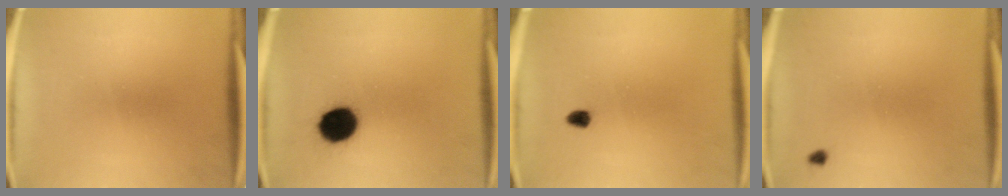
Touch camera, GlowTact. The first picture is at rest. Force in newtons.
{"total": 10.5}
{"total": 1.5}
{"total": 0.7}